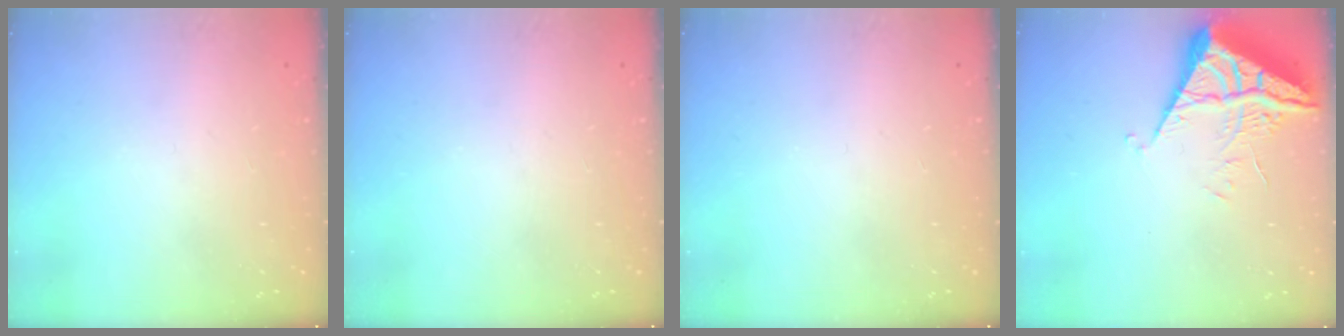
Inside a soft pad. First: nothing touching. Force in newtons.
{"total": 0.0}
{"total": 0.0}
{"total": 6.6, "press": 6.6, "slide": 0.6}